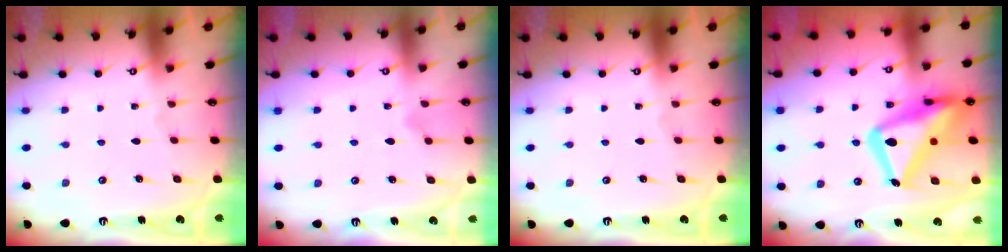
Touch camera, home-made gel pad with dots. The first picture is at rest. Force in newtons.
{"total": 6.4, "press": 6.4, "slide": 0.5}
{"total": 0.0}
{"total": 24.5, "press": 24.4, "slide": 2.0}